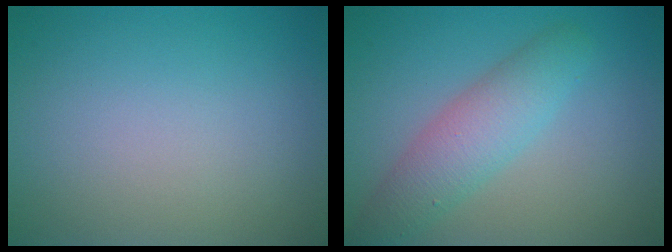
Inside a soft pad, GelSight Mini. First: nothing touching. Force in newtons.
{"total": 4.3, "press": 4.3, "slide": 0.2}